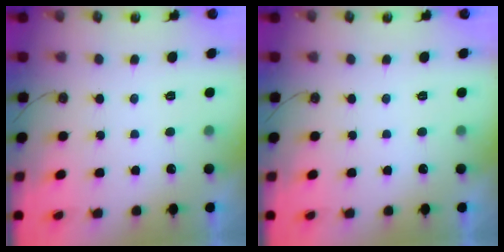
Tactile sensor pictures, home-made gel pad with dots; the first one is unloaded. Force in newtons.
{"total": 0.0}